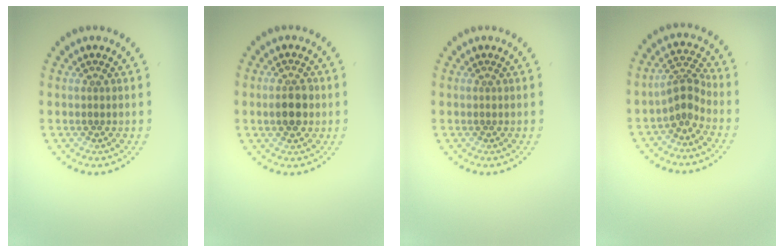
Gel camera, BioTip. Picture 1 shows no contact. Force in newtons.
{"total": 2.8, "press": 2.8, "slide": 0.1}
{"total": 0.0}
{"total": 2.5, "press": 1.8, "slide": 1.7}